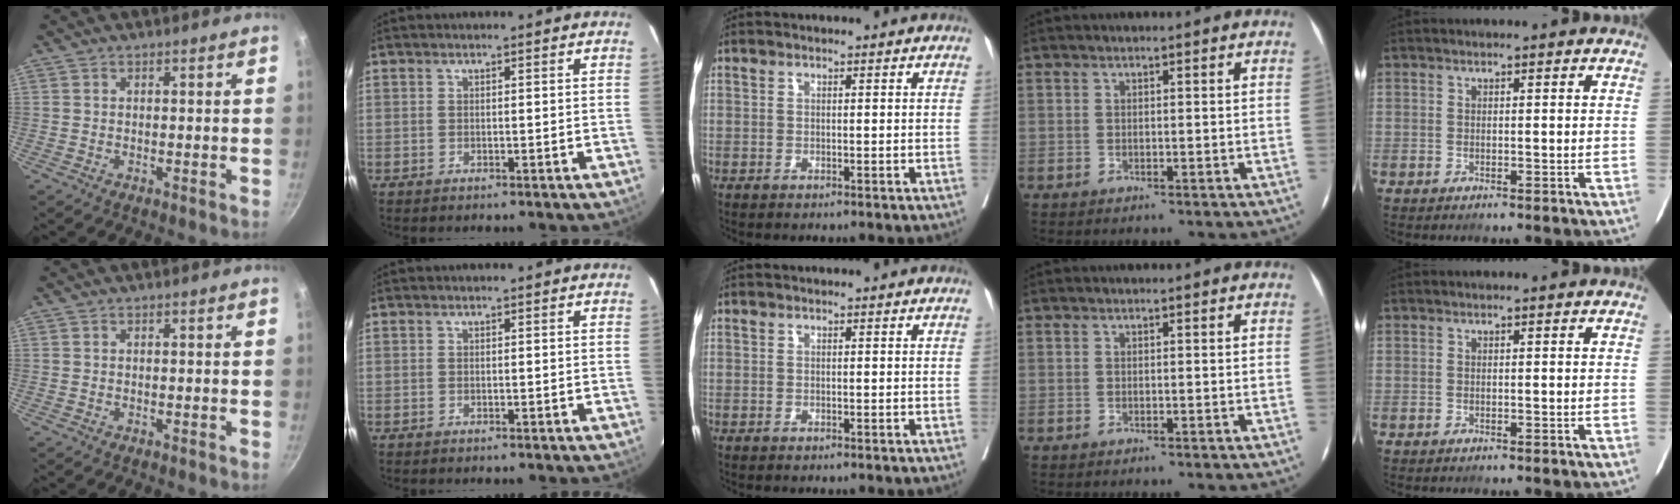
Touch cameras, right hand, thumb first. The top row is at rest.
{}